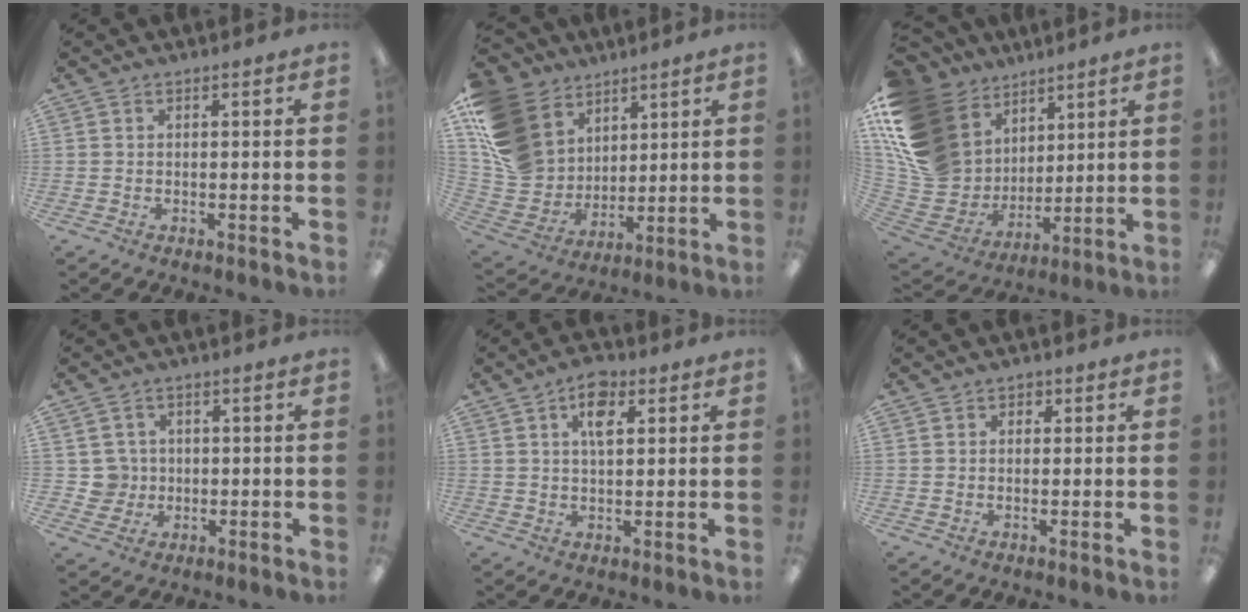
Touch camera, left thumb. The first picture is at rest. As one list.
[{"total": 17.8, "force": [8.3, 13.9, 7.4], "torque": [-0.170, -0.041, 0.164]}, {"total": 20.7, "force": [8.4, 16.5, 9.3], "torque": [-0.195, -0.057, 0.185]}, {"total": 5.2, "force": [0.7, 5.2, 0.4], "torque": [-0.008, 0.006, 0.014]}, {"total": 7.3, "force": [3.5, 3.8, 5.1], "torque": [-0.077, -0.002, 0.056]}, {"total": 1.5, "force": [0.5, 1.3, 0.3], "torque": [0.001, 0.002, 0.006]}]